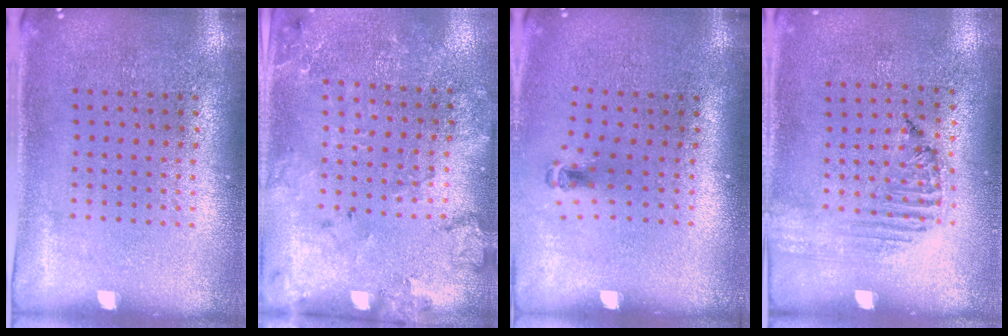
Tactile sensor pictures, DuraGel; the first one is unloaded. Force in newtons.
{"total": 1.8, "press": 1.7, "slide": 0.6}
{"total": 0.6, "press": 0.4, "slide": 0.5}
{"total": 1.3, "press": 1.3, "slide": 0.2}